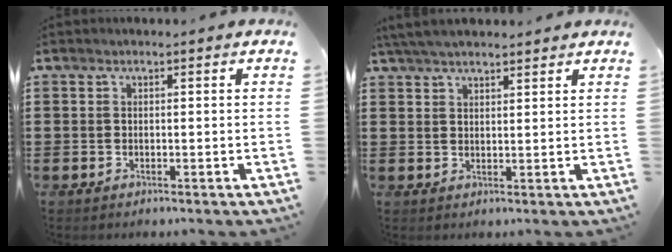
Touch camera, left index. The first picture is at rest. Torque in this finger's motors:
{"motor_torque": [1.05, 0.36, 0.57, 0.19]}